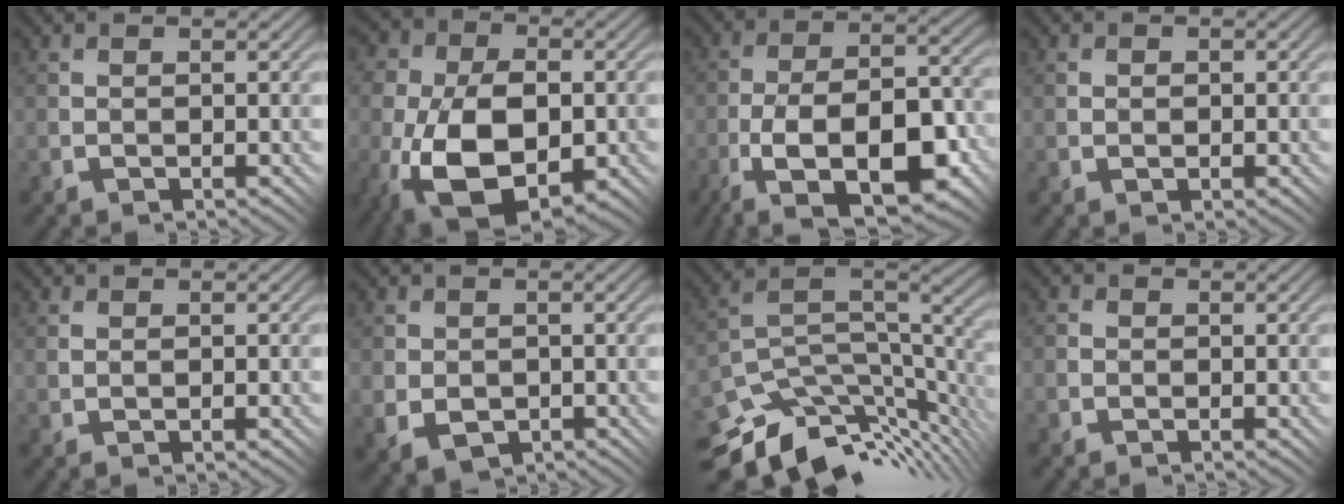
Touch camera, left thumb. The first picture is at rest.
{"total": 15.7, "force": [-4.8, 10.0, 11.0], "torque": [-0.195, -0.030, -0.081]}
{"total": 14.3, "force": [-6.5, 5.8, 11.3], "torque": [-0.190, -0.002, -0.118]}
{"total": 1.1, "force": [0.0, 0.9, 0.6], "torque": [-0.006, 0.003, 0.003]}
{"total": 1.3, "force": [0.1, 0.5, 1.1], "torque": [-0.022, 0.001, 0.008]}
{"total": 3.8, "force": [-0.8, 3.2, 1.9], "torque": [-0.050, -0.017, -0.007]}
{"total": 10.7, "force": [-7.6, 3.9, 6.4], "torque": [-0.137, -0.007, -0.128]}
{"total": 1.9, "force": [-0.1, 1.9, 0.2], "torque": [0.003, 0.009, -0.018]}